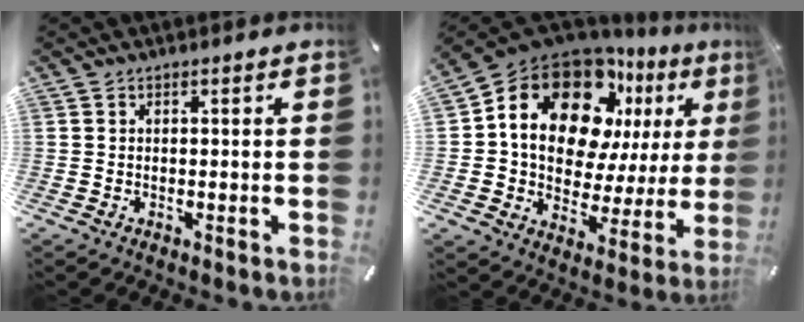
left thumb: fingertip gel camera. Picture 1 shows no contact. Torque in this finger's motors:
{"motor_torque": [2.51, 2.50, 2.02, -0.75, 0.53]}